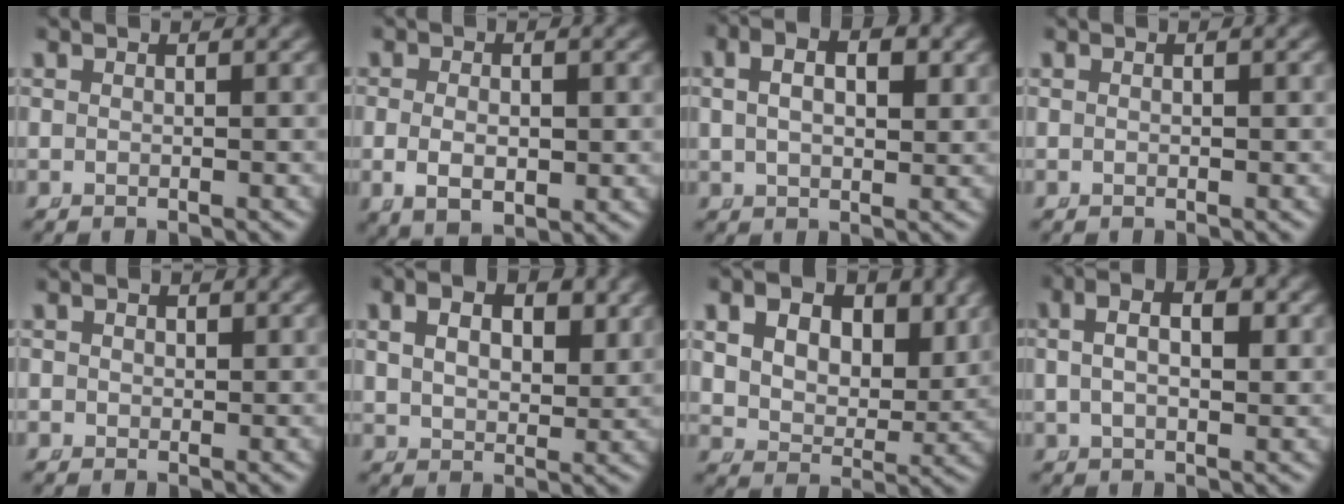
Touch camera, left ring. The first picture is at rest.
{"total": 3.5, "force": [-0.7, 2.0, 2.9], "torque": [-0.058, -0.018, 0.002]}
{"total": 4.4, "force": [1.5, 2.4, 3.4], "torque": [-0.052, 0.007, 0.023]}
{"total": 0.0}
{"total": 1.5, "force": [0.1, 1.5, 0.4], "torque": [-0.008, -0.004, 0.001]}
{"total": 3.8, "force": [1.5, 2.3, 2.6], "torque": [-0.038, -0.006, 0.032]}
{"total": 8.2, "force": [3.1, 6.0, 4.6], "torque": [-0.096, -0.022, 0.052]}
{"total": 5.0, "force": [1.5, 2.6, 4.0], "torque": [-0.058, 0.017, 0.014]}